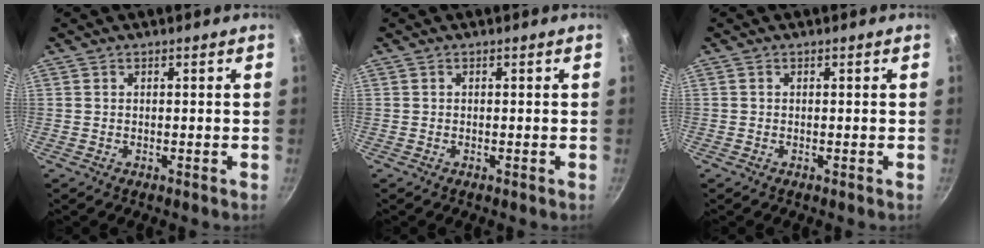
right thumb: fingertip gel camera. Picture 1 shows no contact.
{"total": 0.0}
{"total": 0.0}